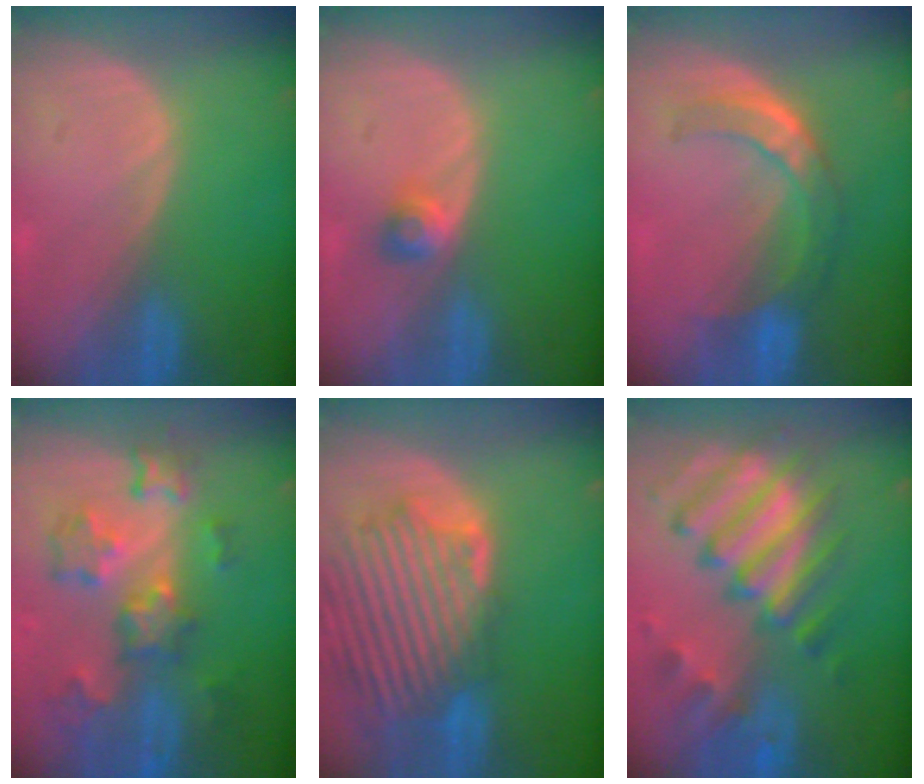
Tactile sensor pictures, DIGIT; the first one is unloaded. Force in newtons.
{"total": 2.6, "press": 2.3, "slide": 1.2}
{"total": 7.7, "press": 6.5, "slide": 4.2}
{"total": 9.2, "press": 8.1, "slide": 4.4}
{"total": 13.2, "press": 11.5, "slide": 6.4}
{"total": 11.8, "press": 10.2, "slide": 5.9}